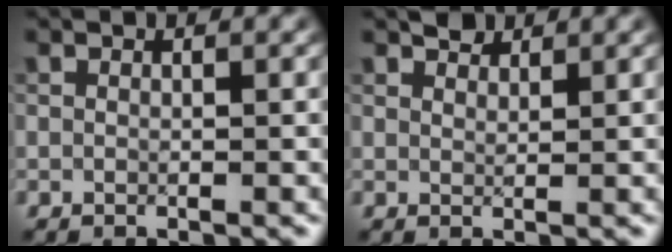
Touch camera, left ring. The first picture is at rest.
{"total": 1.4, "force": [1.3, 0.3, 0.0], "torque": [-0.002, 0.000, 0.024]}